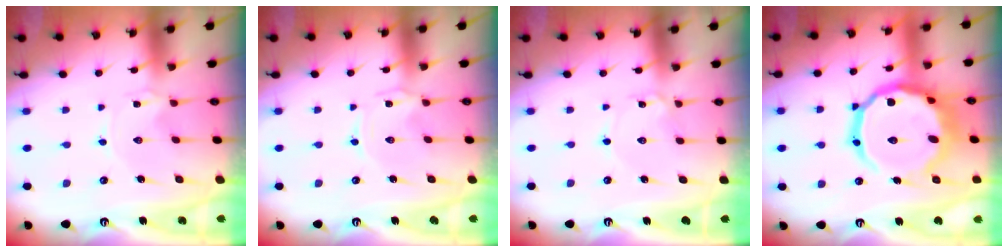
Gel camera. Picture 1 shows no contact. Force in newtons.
{"total": 0.0}
{"total": 1.7, "press": 1.7, "slide": 0.1}
{"total": 22.9, "press": 22.8, "slide": 1.9}